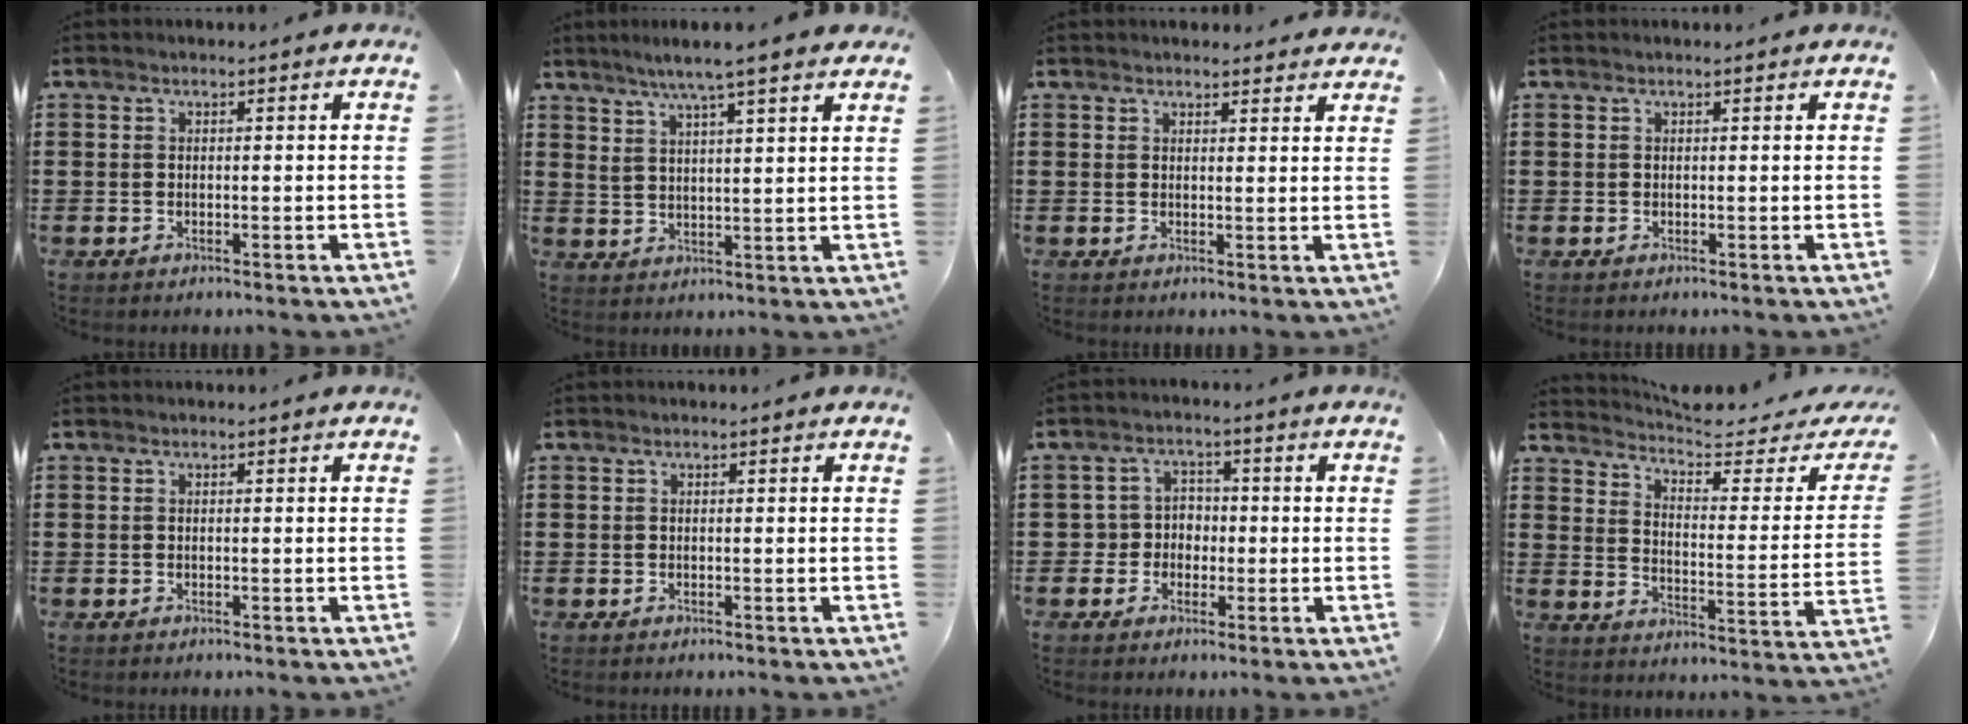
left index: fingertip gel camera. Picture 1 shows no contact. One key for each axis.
{"total": 5.6, "fx": 4.5, "fy": 0.0, "fz": 3.4, "tx": -0.079, "ty": -0.012, "tz": 0.076}
{"total": 1.9, "fx": 1.9, "fy": 0.3, "fz": 0.0, "tx": -0.006, "ty": 0.001, "tz": 0.036}
{"total": 0.0}
{"total": 0.0}
{"total": 0.0}
{"total": 3.8, "fx": -1.0, "fy": 3.5, "fz": 1.0, "tx": -0.035, "ty": 0.009, "tz": -0.025}
{"total": 4.2, "fx": 3.8, "fy": 0.3, "fz": 1.9, "tx": -0.051, "ty": -0.034, "tz": 0.055}